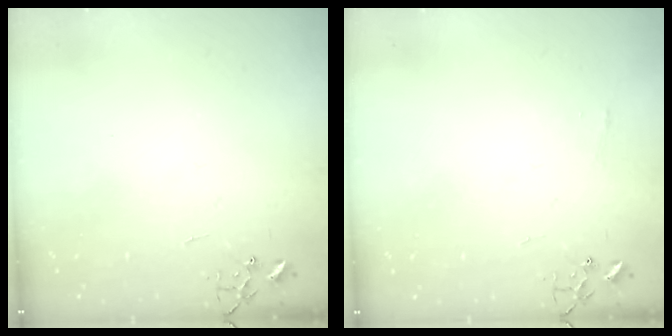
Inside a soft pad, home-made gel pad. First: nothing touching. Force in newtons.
{"total": 3.7, "press": 3.7, "slide": 0.4}